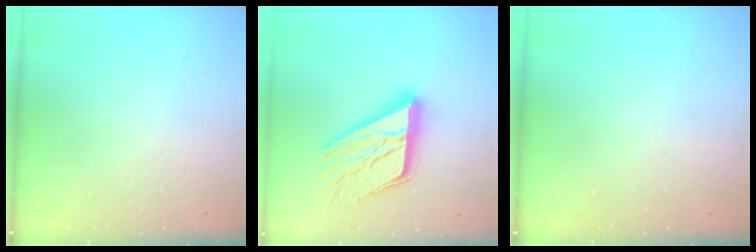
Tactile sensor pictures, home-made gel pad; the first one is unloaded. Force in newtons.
{"total": 21.0, "press": 20.9, "slide": 2.1}
{"total": 0.0}